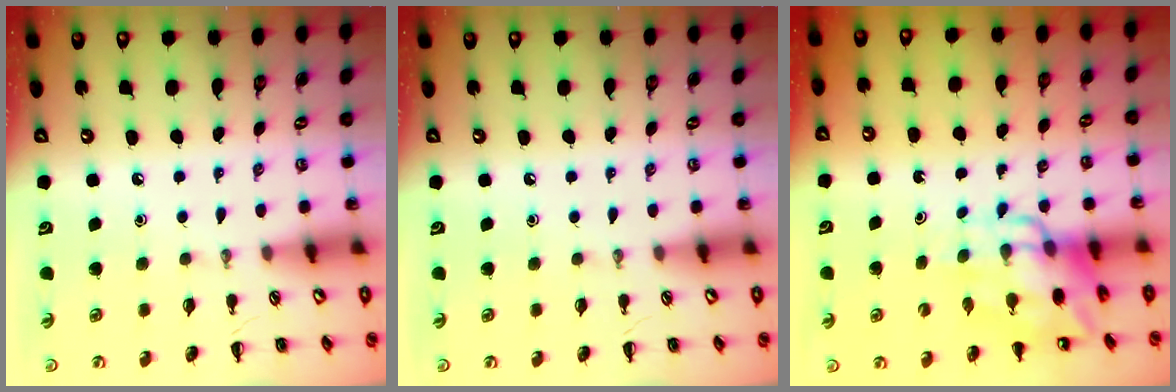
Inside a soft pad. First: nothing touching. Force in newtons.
{"total": 0.0}
{"total": 11.0, "press": 10.5, "slide": 3.4}